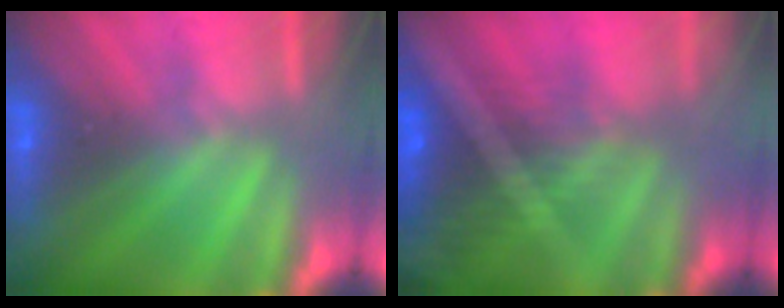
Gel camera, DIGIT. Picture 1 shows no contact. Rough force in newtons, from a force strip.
{"total": 7.7}